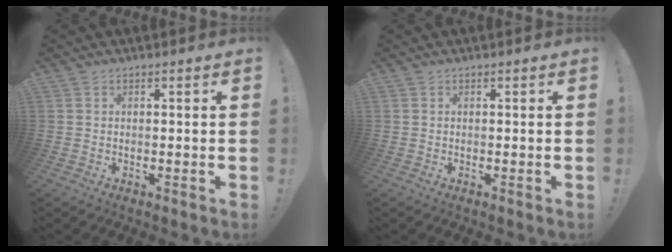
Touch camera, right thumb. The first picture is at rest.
{"total": 0.0}